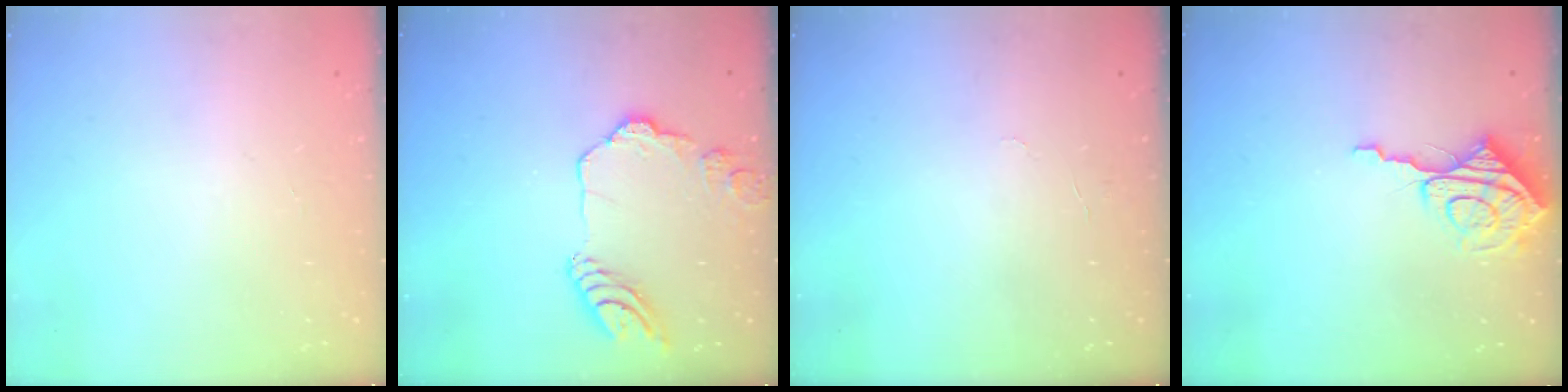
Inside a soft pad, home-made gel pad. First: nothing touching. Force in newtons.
{"total": 14.2, "press": 14.1, "slide": 1.5}
{"total": 3.6, "press": 3.6, "slide": 0.3}
{"total": 9.7, "press": 9.7, "slide": 0.8}